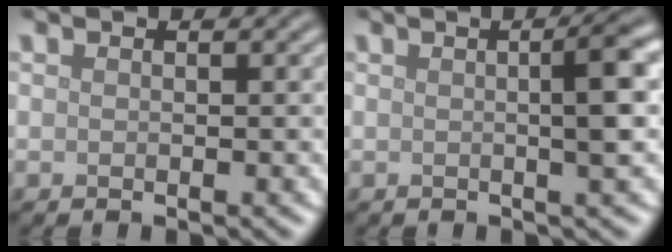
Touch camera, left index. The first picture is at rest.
{"total": 3.9, "force": [0.3, 0.7, 3.8], "torque": [-0.048, 0.009, 0.000]}